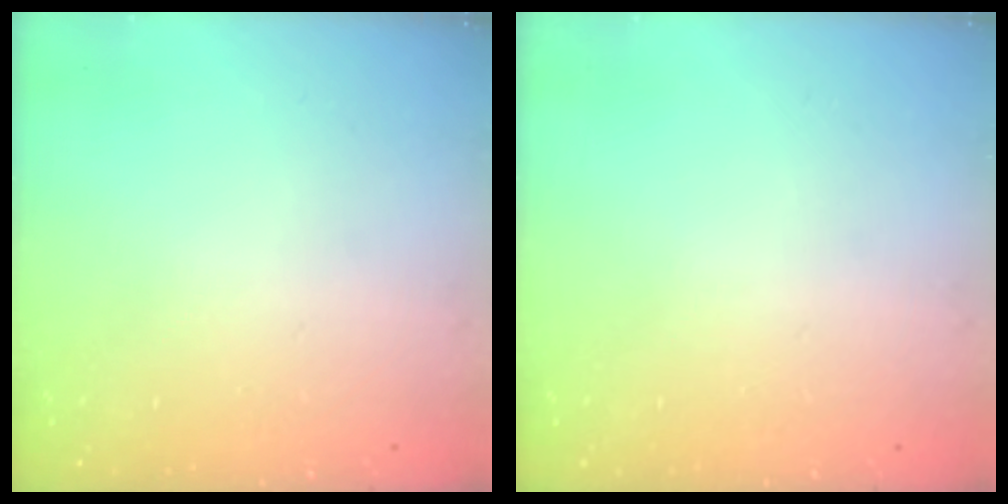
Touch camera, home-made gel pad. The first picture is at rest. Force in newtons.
{"total": 0.0}